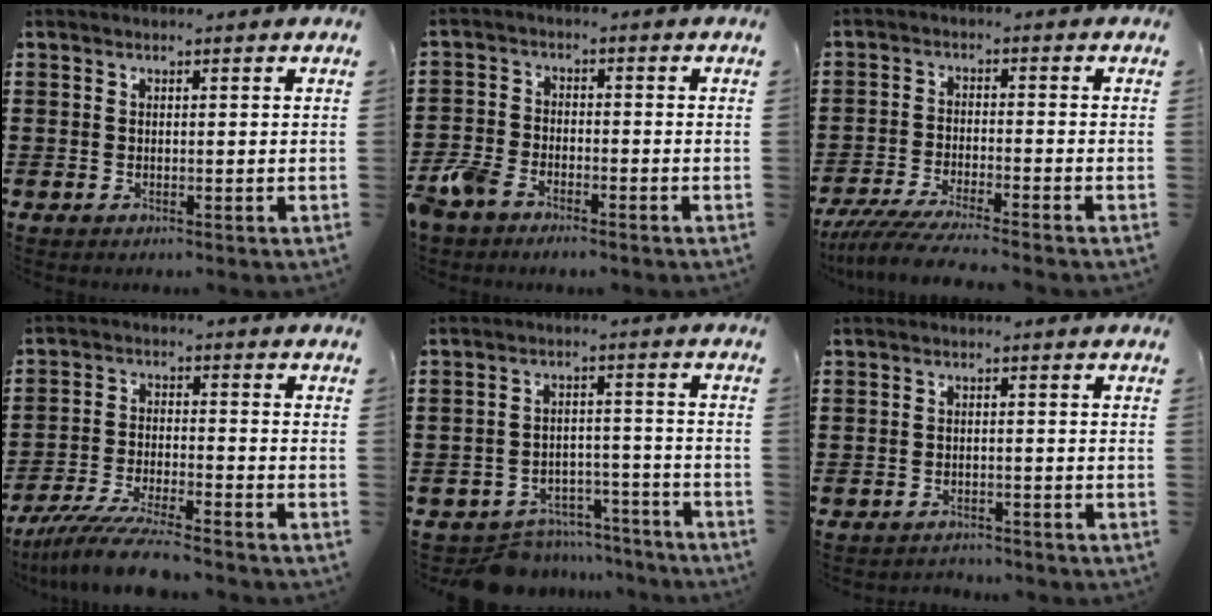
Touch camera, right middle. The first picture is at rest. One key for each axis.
{"total": 4.8, "fx": -4.2, "fy": 1.8, "fz": 1.6, "tx": -0.053, "ty": -0.002, "tz": -0.089}
{"total": 5.4, "fx": -5.0, "fy": -0.3, "fz": 2.2, "tx": -0.057, "ty": -0.024, "tz": -0.097}
{"total": 7.8, "fx": -6.9, "fy": 0.1, "fz": 3.6, "tx": -0.075, "ty": -0.010, "tz": -0.132}
{"total": 7.0, "fx": -6.7, "fy": 1.7, "fz": 0.7, "tx": -0.012, "ty": 0.020, "tz": -0.130}
{"total": 1.7, "fx": -1.6, "fy": 0.2, "fz": -0.2, "tx": -0.001, "ty": -0.002, "tz": -0.037}